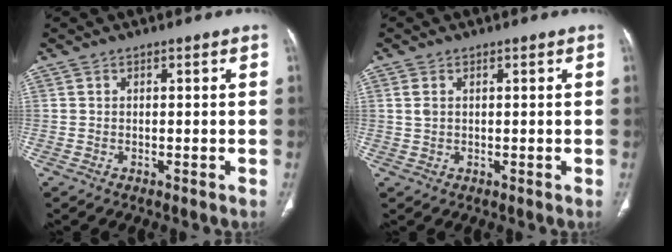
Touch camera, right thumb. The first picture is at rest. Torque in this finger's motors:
{"motor_torque": [-0.02, -0.37, -0.18, 0.71, 0.03]}